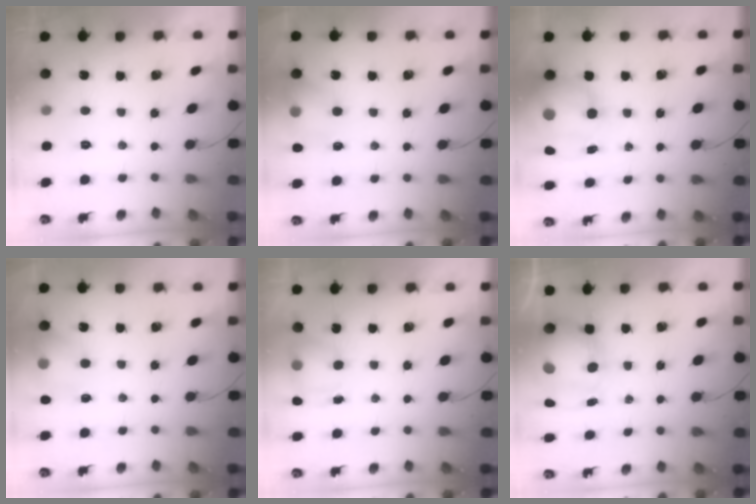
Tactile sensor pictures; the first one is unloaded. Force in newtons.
{"total": 11.1, "press": 10.9, "slide": 1.9}
{"total": 15.1, "press": 14.6, "slide": 3.9}
{"total": 11.1, "press": 10.9, "slide": 1.9}
{"total": 6.9, "press": 5.5, "slide": 4.3}
{"total": 11.8, "press": 11.5, "slide": 2.7}